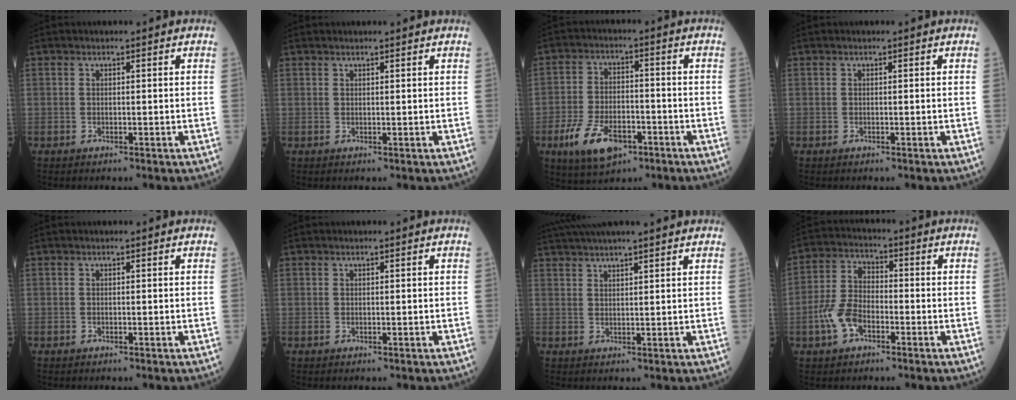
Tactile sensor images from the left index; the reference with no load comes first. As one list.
[{"total": 1.6, "force": [1.6, 0.0, 0.3], "torque": [-0.007, 0.014, 0.023]}, {"total": 9.6, "force": [-5.1, 4.8, 6.6], "torque": [-0.136, -0.008, -0.088]}, {"total": 0.0}, {"total": 0.0}, {"total": 0.0}, {"total": 11.2, "force": [9.8, 0.3, 5.3], "torque": [-0.095, 0.036, 0.140]}, {"total": 7.0, "force": [-2.9, 4.0, 4.9], "torque": [-0.117, 0.007, -0.065]}]